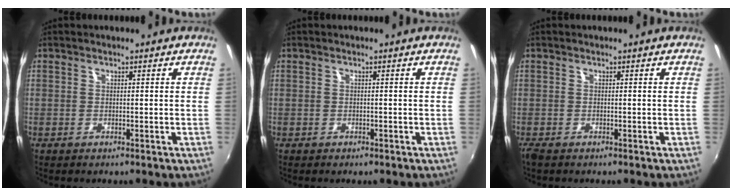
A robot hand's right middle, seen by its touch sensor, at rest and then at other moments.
{"total": 0.8, "force": [-0.6, 0.4, 0.3], "torque": [-0.007, -0.002, -0.009]}
{"total": 1.3, "force": [-1.1, 0.4, 0.7], "torque": [-0.016, -0.008, -0.021]}